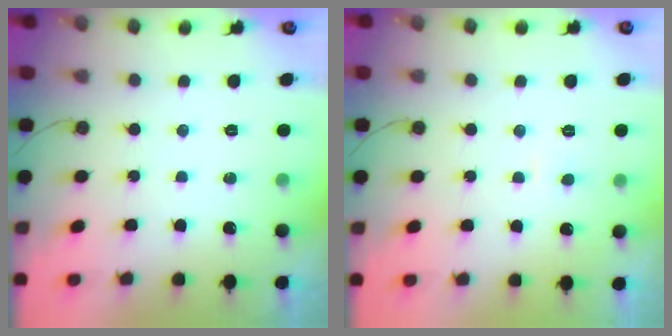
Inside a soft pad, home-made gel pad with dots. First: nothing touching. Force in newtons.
{"total": 2.8, "press": 2.8, "slide": 0.3}